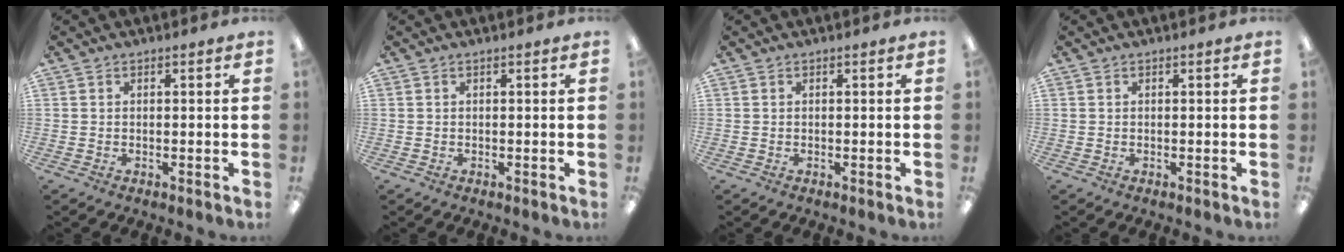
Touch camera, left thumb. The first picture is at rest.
{"total": 0.0}
{"total": 0.0}
{"total": 0.0}